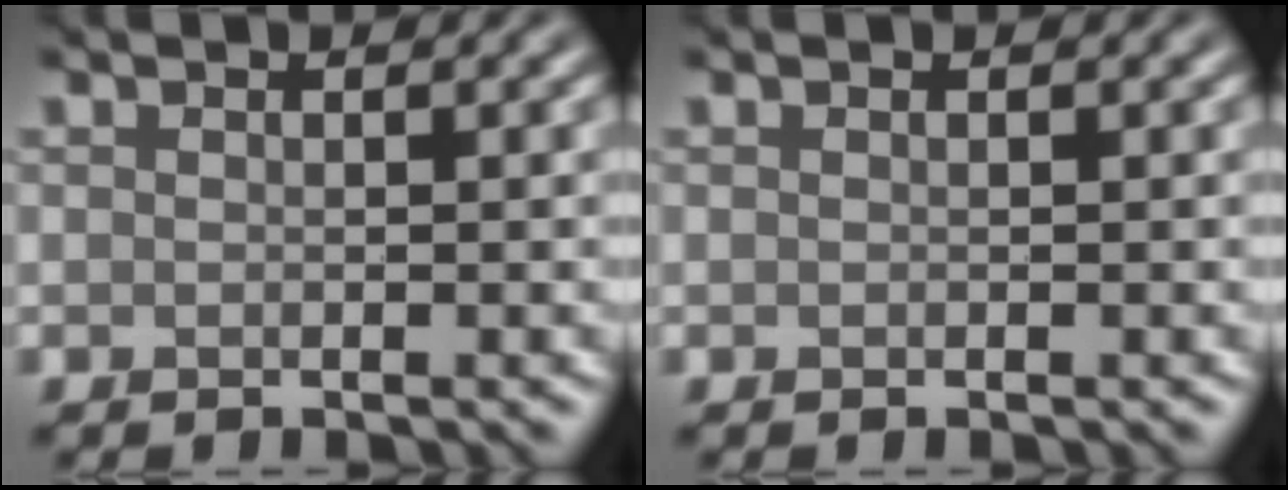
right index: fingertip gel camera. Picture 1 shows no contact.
{"total": 0.0}